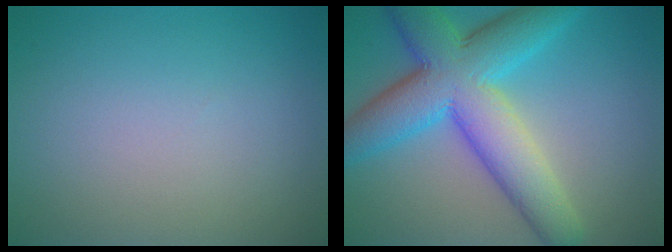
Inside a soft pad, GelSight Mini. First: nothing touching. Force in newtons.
{"total": 10.5, "press": 10.5, "slide": 0.3}